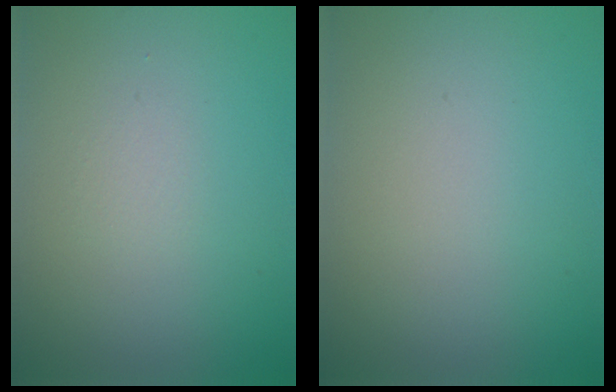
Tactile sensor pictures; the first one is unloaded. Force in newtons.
{"total": 0.0}